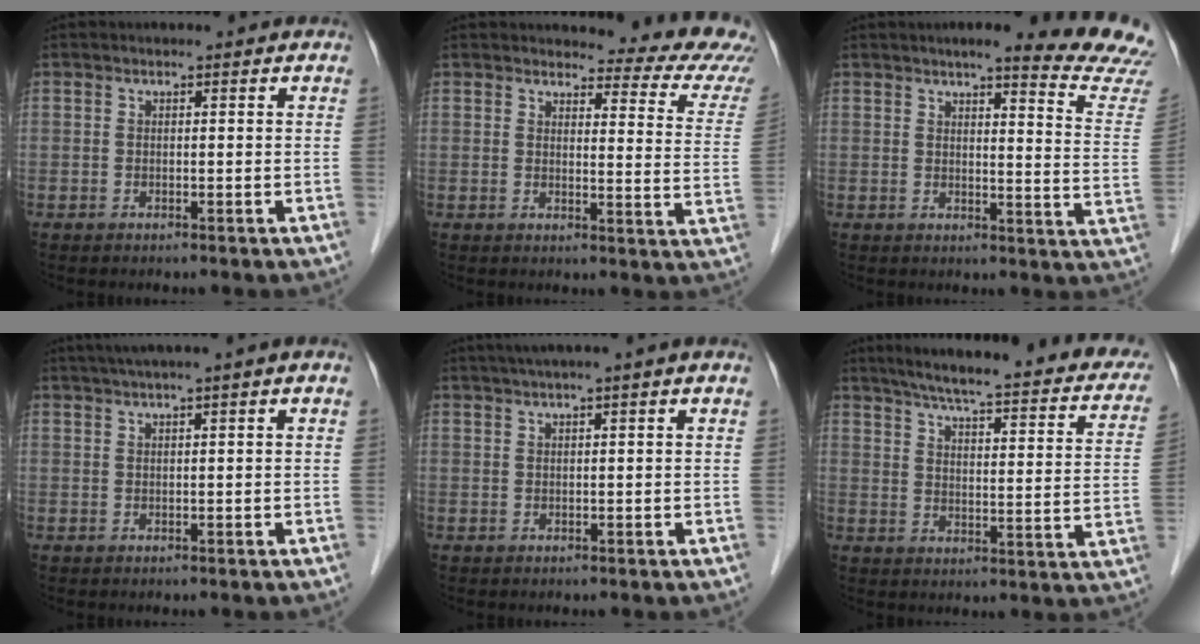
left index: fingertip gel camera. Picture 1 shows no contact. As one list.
[{"total": 13.6, "force": [13.1, 1.8, 3.2], "torque": [-0.010, -0.086, 0.113]}, {"total": 15.0, "force": [14.1, -0.4, 5.0], "torque": [-0.049, -0.090, 0.141]}, {"total": 4.7, "force": [2.7, -0.3, 3.9], "torque": [-0.069, 0.023, 0.046]}, {"total": 4.3, "force": [2.5, -0.4, 3.5], "torque": [-0.061, 0.022, 0.043]}, {"total": 27.2, "force": [22.4, 4.2, 15.0], "torque": [-0.208, -0.013, 0.267]}]